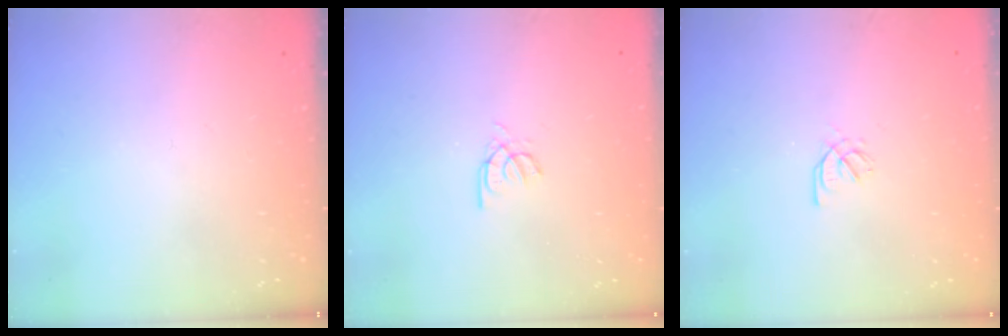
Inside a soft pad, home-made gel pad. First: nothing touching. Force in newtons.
{"total": 3.4, "press": 3.4, "slide": 0.1}
{"total": 1.5, "press": 1.4, "slide": 0.2}